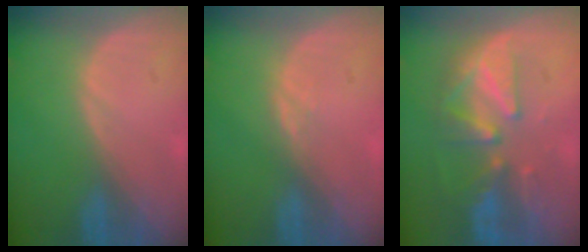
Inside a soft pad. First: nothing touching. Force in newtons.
{"total": 0.9, "press": 0.9, "slide": 0.4}
{"total": 8.6, "press": 8.1, "slide": 2.7}